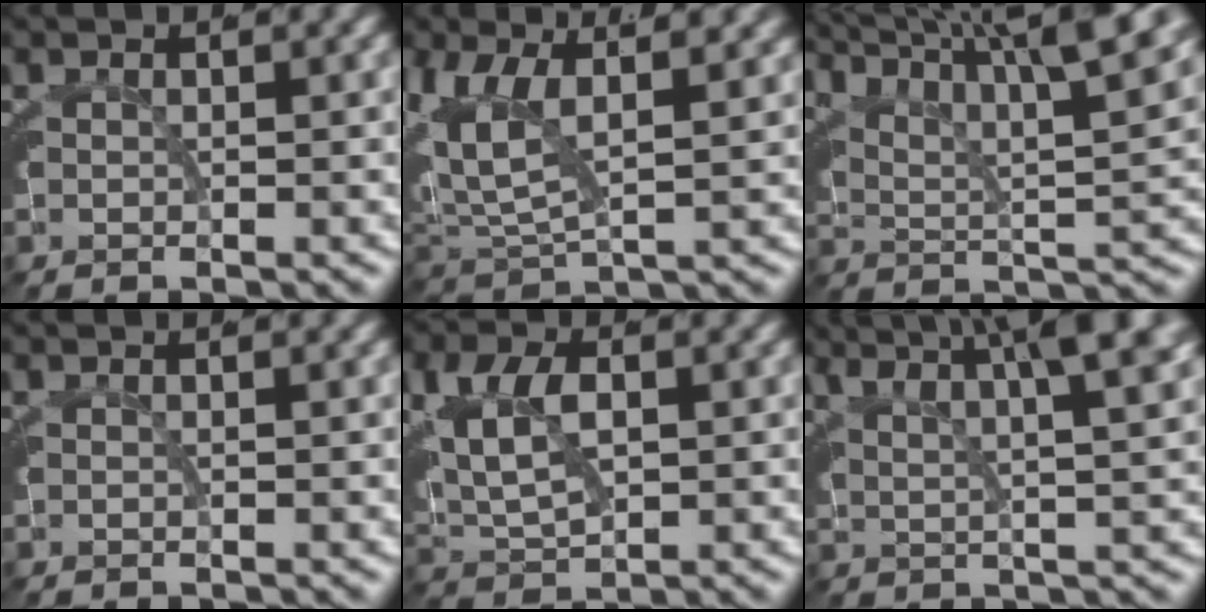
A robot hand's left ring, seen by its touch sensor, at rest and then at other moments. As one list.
[{"total": 7.5, "force": [2.2, 4.6, 5.5], "torque": [-0.123, -0.006, 0.040]}, {"total": 12.7, "force": [7.6, 6.1, 8.2], "torque": [-0.096, 0.043, 0.091]}, {"total": 0.0}, {"total": 6.5, "force": [0.6, 4.3, 4.7], "torque": [-0.104, -0.006, 0.017]}, {"total": 8.5, "force": [5.5, 2.7, 5.9], "torque": [-0.062, 0.037, 0.071]}]